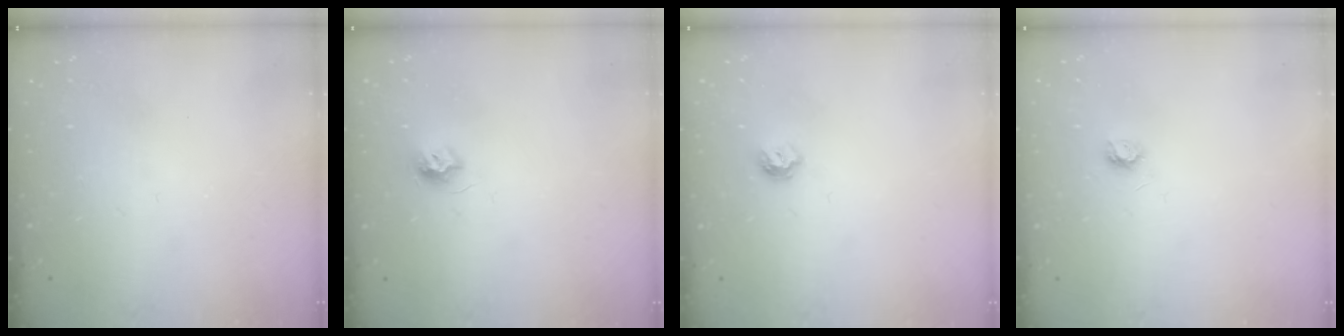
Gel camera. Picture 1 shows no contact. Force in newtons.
{"total": 7.4, "press": 7.4, "slide": 0.4}
{"total": 5.5, "press": 5.5, "slide": 0.8}
{"total": 3.8, "press": 3.8, "slide": 0.4}